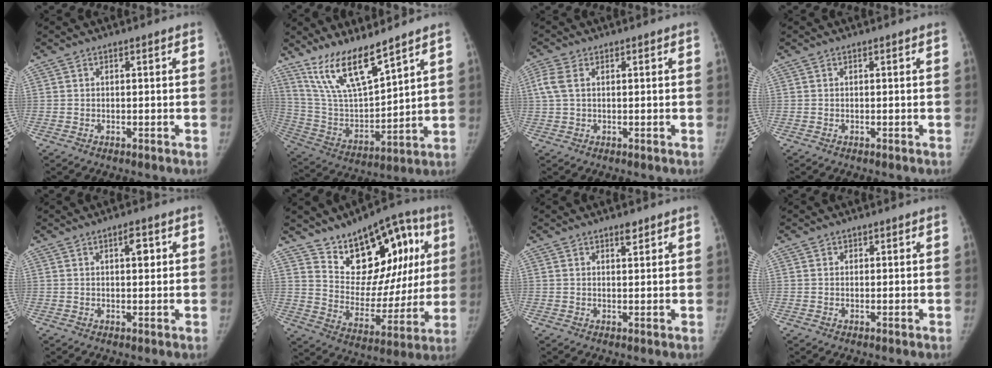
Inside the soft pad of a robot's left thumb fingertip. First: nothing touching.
{"total": 15.1, "force": [11.3, 3.6, 9.3], "torque": [-0.156, -0.064, 0.231]}
{"total": 3.8, "force": [1.1, 2.4, 2.8], "torque": [-0.080, 0.013, 0.022]}
{"total": 0.0}
{"total": 3.1, "force": [1.1, 1.4, 2.6], "torque": [-0.030, -0.002, 0.015]}
{"total": 21.2, "force": [9.2, 12.2, 14.6], "torque": [-0.142, -0.026, 0.149]}
{"total": 1.9, "force": [1.4, 0.8, 0.9], "torque": [-0.005, -0.008, 0.020]}
{"total": 0.8, "force": [0.3, 0.8, 0.0], "torque": [0.011, 0.001, 0.002]}